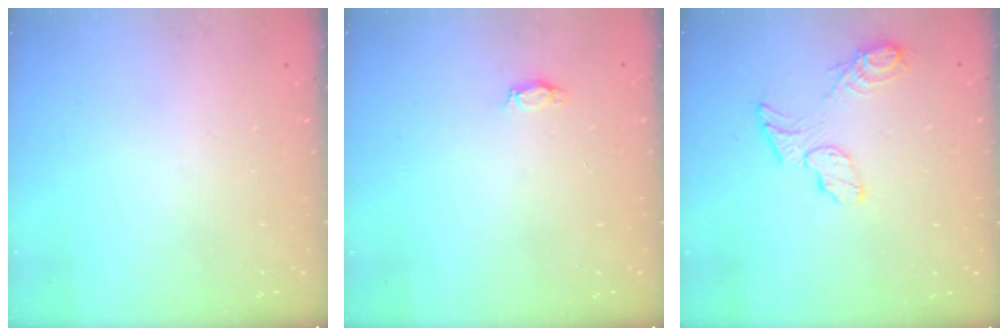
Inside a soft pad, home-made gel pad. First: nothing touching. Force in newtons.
{"total": 3.3, "press": 3.2, "slide": 0.4}
{"total": 9.0, "press": 9.0, "slide": 0.7}